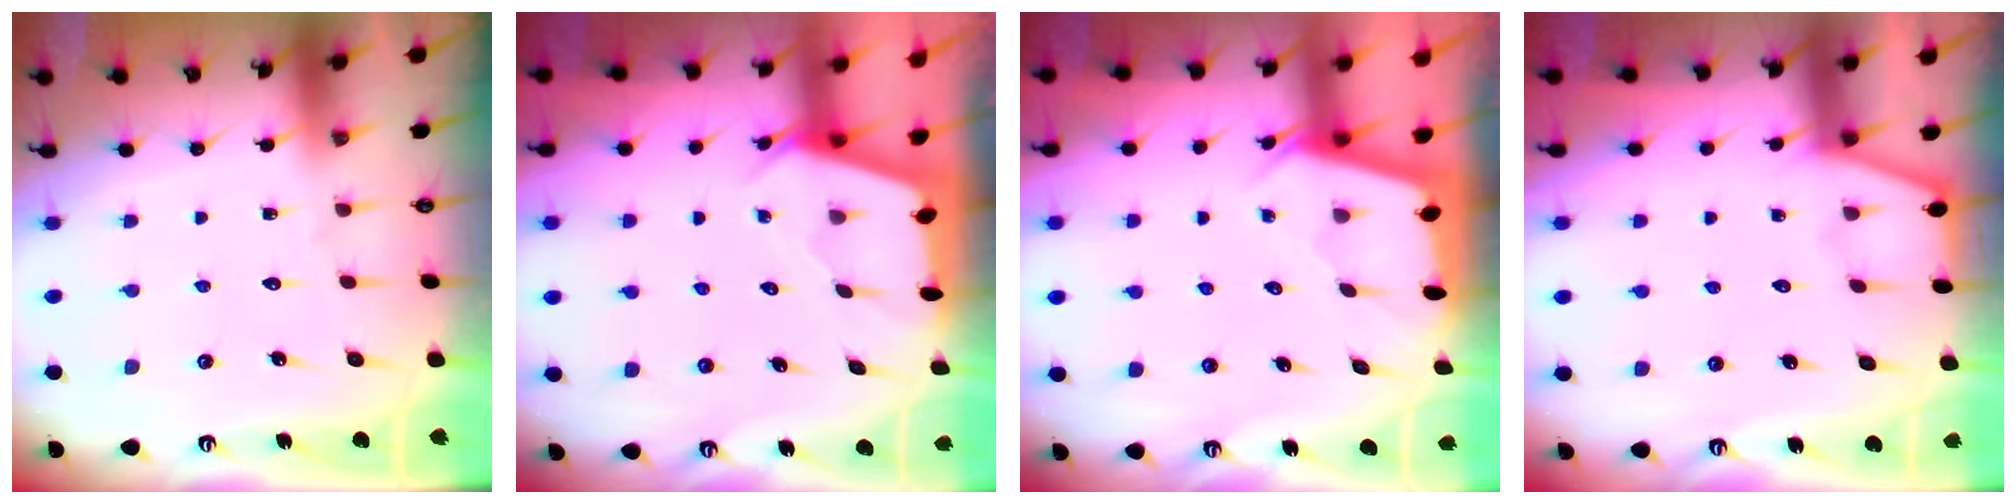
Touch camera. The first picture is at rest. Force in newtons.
{"total": 2.5, "press": 2.5, "slide": 0.2}
{"total": 2.2, "press": 2.2, "slide": 0.3}
{"total": 2.3, "press": 2.3, "slide": 0.2}